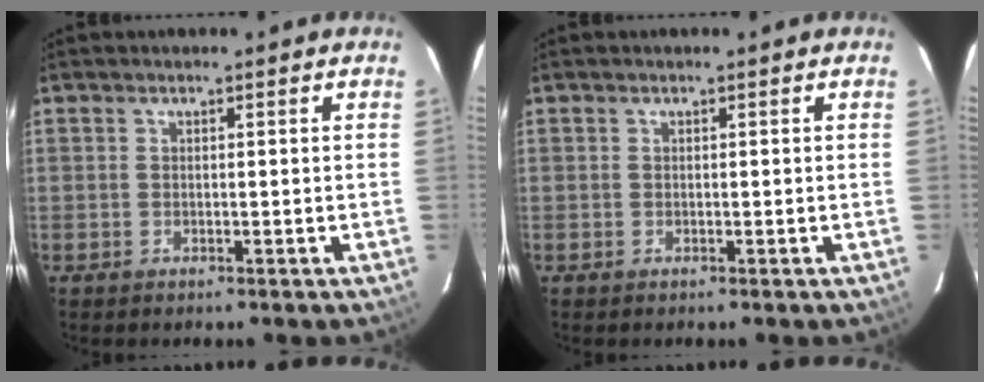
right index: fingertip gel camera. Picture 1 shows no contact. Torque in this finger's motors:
{"motor_torque": [-0.14, 0.08, 0.00, 0.01]}